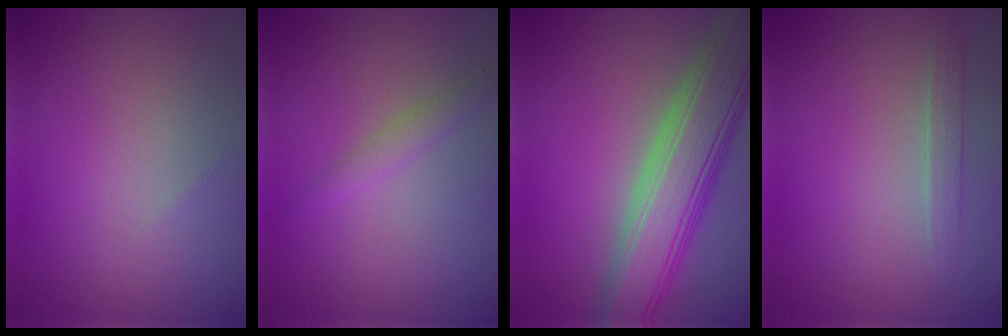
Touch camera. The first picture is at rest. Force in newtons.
{"total": 1.1, "press": 1.1, "slide": 0.1}
{"total": 8.5, "press": 8.5, "slide": 0.3}
{"total": 1.2, "press": 1.2, "slide": 0.1}